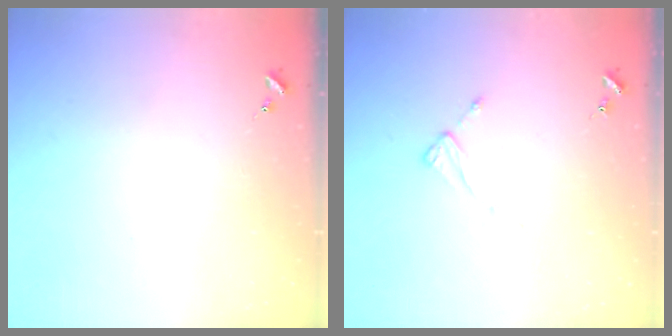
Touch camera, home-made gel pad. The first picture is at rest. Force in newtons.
{"total": 2.0, "press": 2.0, "slide": 0.3}